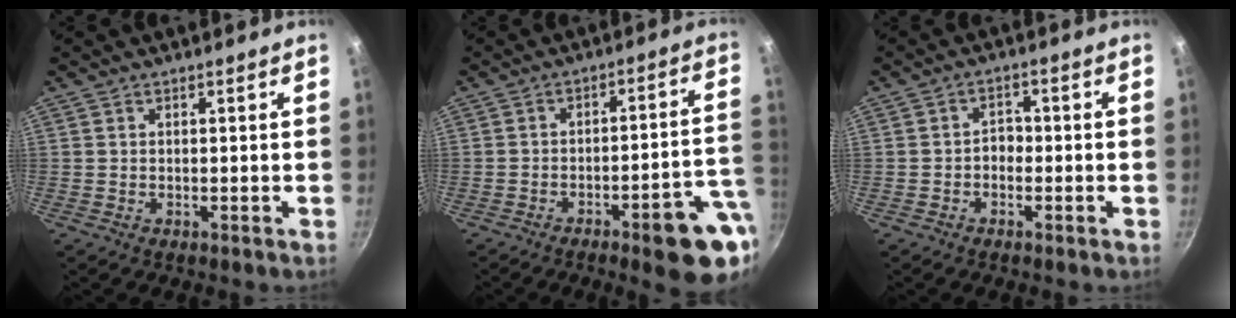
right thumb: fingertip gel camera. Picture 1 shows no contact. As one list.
[{"total": 13.3, "force": [-5.9, 3.1, 11.6], "torque": [-0.113, 0.045, -0.075]}, {"total": 2.8, "force": [-0.9, 2.2, 1.5], "torque": [0.000, 0.016, -0.017]}]